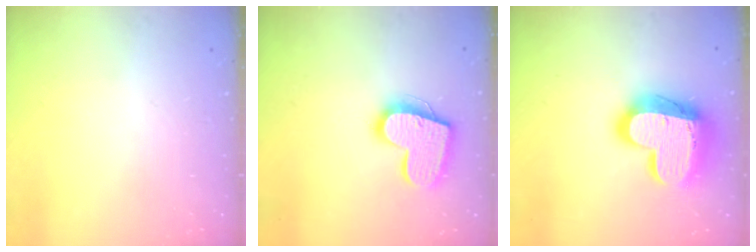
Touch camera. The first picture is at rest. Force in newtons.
{"total": 16.4, "press": 16.4, "slide": 1.2}
{"total": 19.7, "press": 19.7, "slide": 1.4}